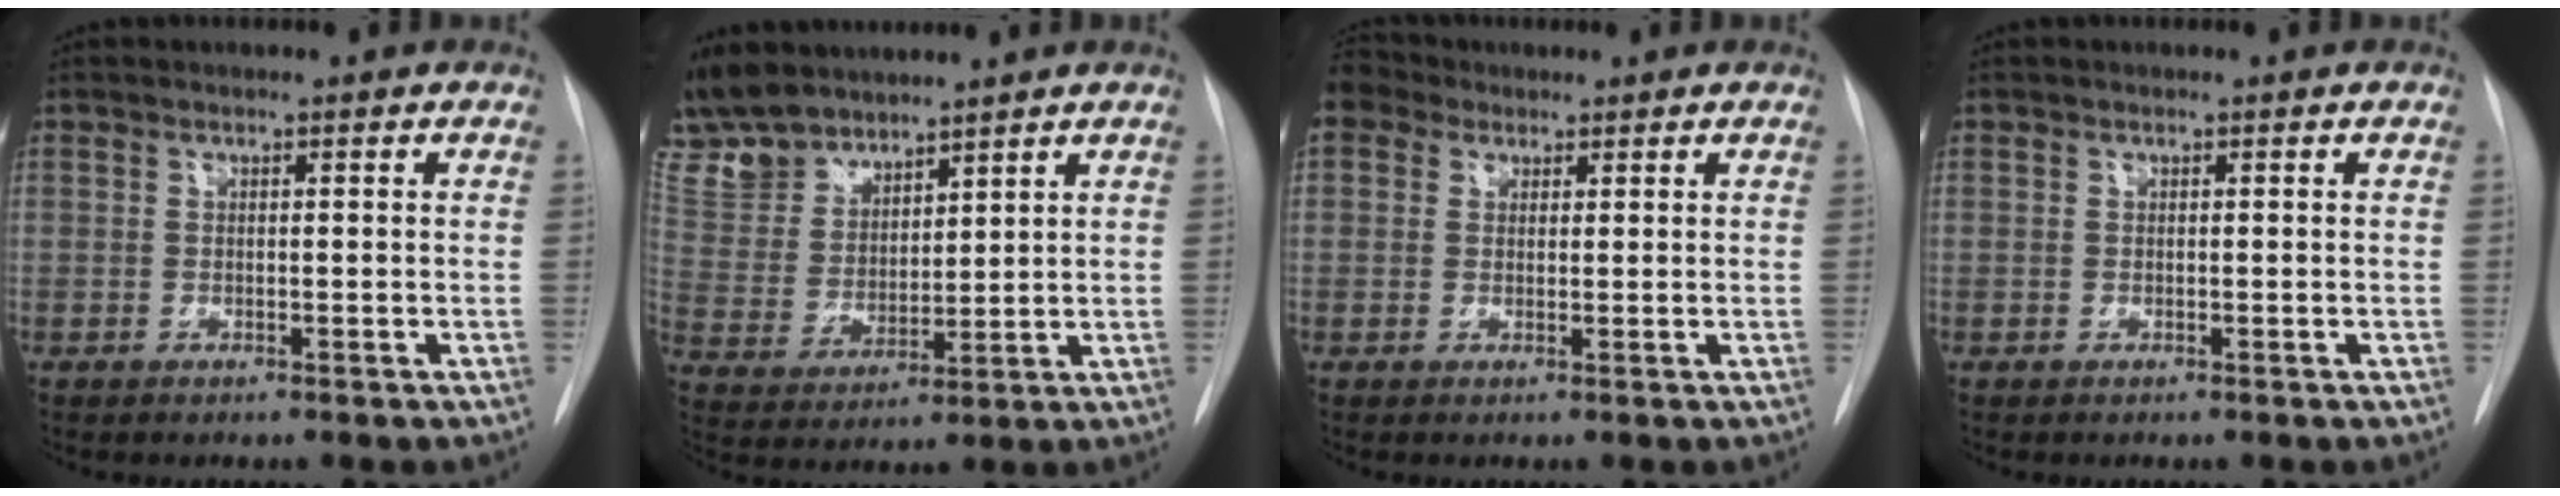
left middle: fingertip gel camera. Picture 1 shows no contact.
{"total": 11.5, "force": [10.1, 4.8, 2.6], "torque": [-0.064, 0.013, 0.213]}
{"total": 3.6, "force": [2.5, 2.5, 0.6], "torque": [-0.016, 0.021, 0.046]}
{"total": 0.0}